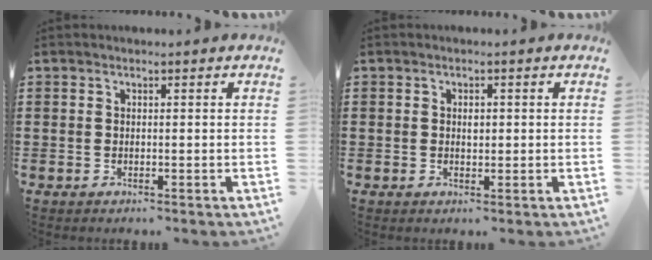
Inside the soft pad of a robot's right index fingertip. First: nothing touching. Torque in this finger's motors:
{"motor_torque": [2.14, 0.00, 0.04, 0.00]}